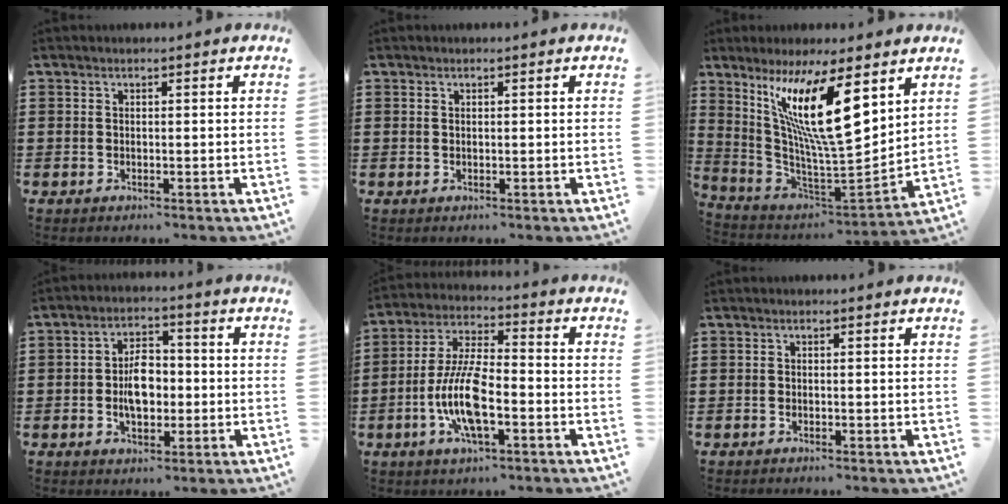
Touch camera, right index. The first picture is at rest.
{"total": 0.7, "force": [0.5, 0.1, 0.4], "torque": [-0.008, -0.001, 0.011]}
{"total": 16.6, "force": [7.5, 3.8, 14.4], "torque": [-0.304, -0.030, 0.122]}
{"total": 6.2, "force": [-0.5, 3.6, 5.0], "torque": [-0.085, 0.000, -0.013]}
{"total": 10.9, "force": [-3.0, 3.6, 9.8], "torque": [-0.221, -0.011, -0.060]}
{"total": 0.0}